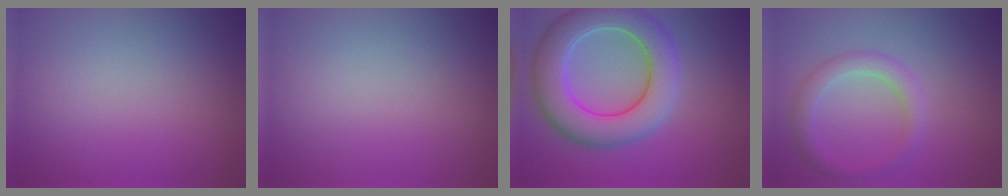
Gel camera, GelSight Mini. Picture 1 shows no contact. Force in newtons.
{"total": 0.0}
{"total": 8.5, "press": 8.4, "slide": 0.5}
{"total": 2.7, "press": 2.7, "slide": 0.2}